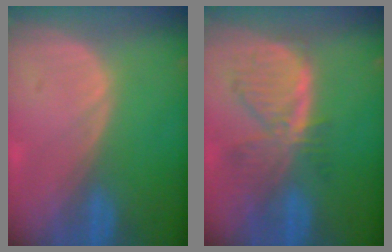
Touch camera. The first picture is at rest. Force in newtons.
{"total": 8.1, "press": 7.0, "slide": 4.0}